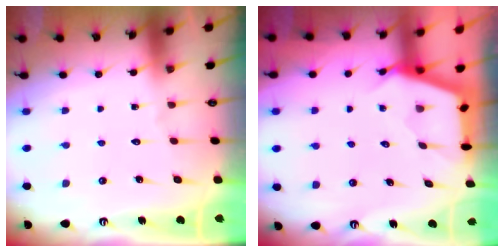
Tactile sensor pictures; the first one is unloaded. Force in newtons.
{"total": 2.6, "press": 2.6, "slide": 0.4}